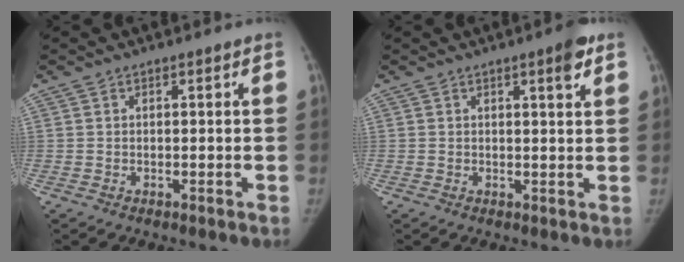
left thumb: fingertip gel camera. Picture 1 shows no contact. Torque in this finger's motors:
{"motor_torque": [1.48, 0.96, 0.71, -0.36, 0.09]}